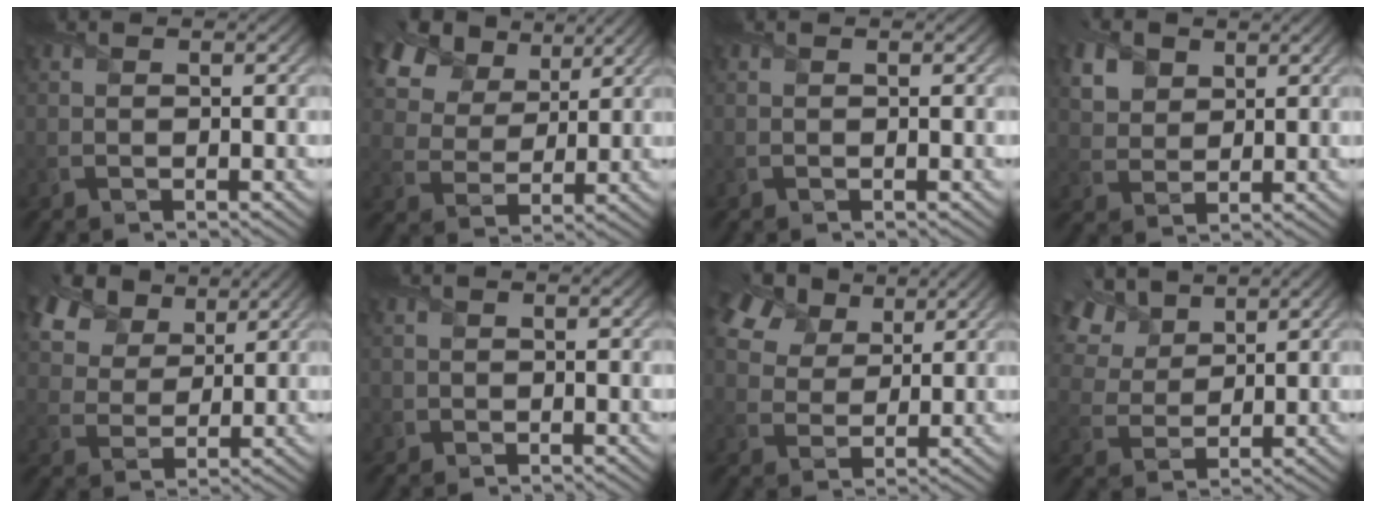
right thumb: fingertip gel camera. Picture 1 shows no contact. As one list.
[{"total": 13.5, "force": [8.3, 7.9, 7.2], "torque": [-0.201, 0.032, 0.145]}, {"total": 0.0}, {"total": 4.8, "force": [2.4, 3.5, 2.2], "torque": [-0.071, -0.003, 0.049]}, {"total": 11.1, "force": [7.2, 6.4, 5.5], "torque": [-0.162, 0.017, 0.129]}, {"total": 1.1, "force": [-0.4, 1.0, 0.0], "torque": [0.006, -0.004, -0.011]}, {"total": 10.6, "force": [6.9, 5.7, 5.7], "torque": [-0.158, 0.033, 0.112]}, {"total": 9.2, "force": [5.9, 5.1, 4.8], "torque": [-0.146, 0.021, 0.106]}]